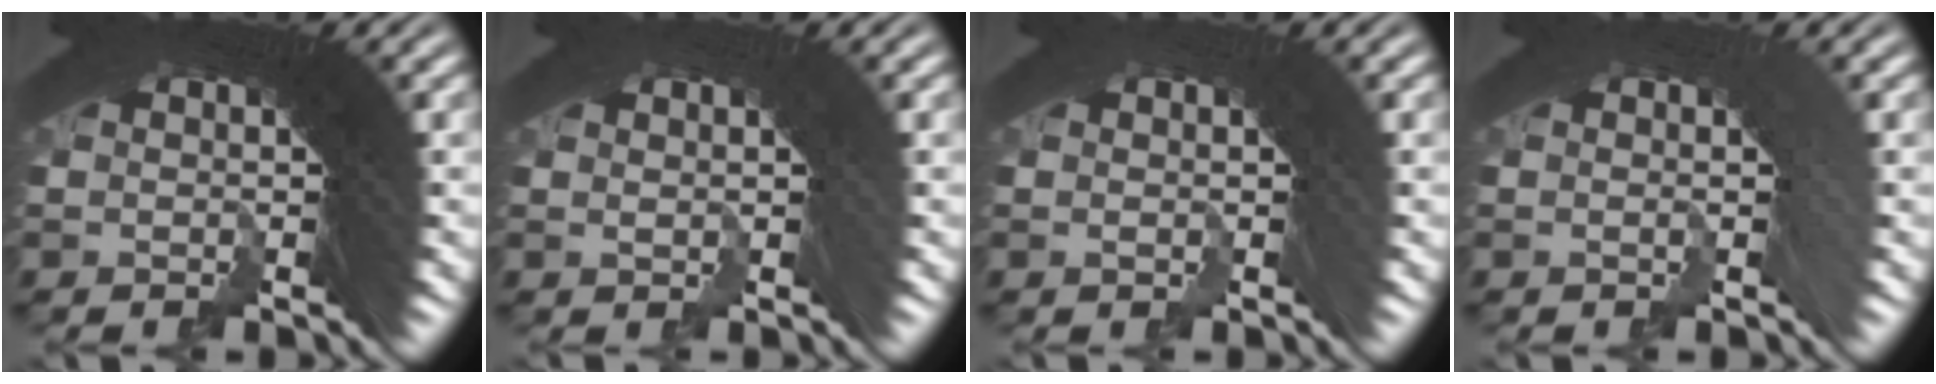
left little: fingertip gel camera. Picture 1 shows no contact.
{"total": 0.8, "force": [0.6, -0.1, 0.4], "torque": [0.007, 0.013, 0.010]}
{"total": 0.7, "force": [-0.2, 0.6, 0.4], "torque": [-0.002, 0.010, -0.008]}
{"total": 1.4, "force": [-0.4, 0.4, 1.2], "torque": [-0.012, 0.015, -0.012]}